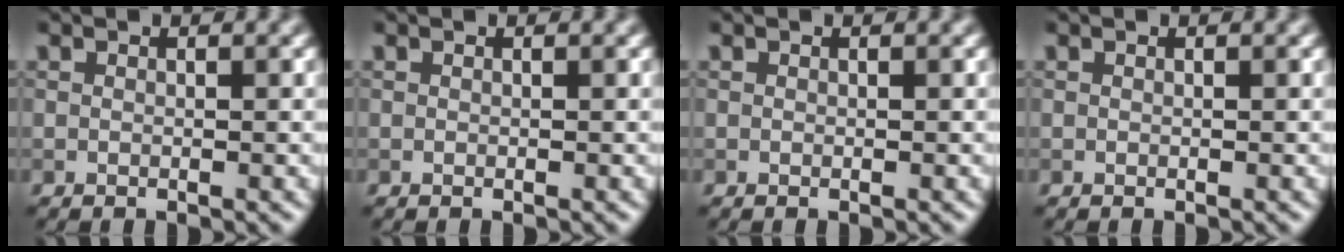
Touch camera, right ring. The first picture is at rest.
{"total": 0.0}
{"total": 0.0}
{"total": 0.0}